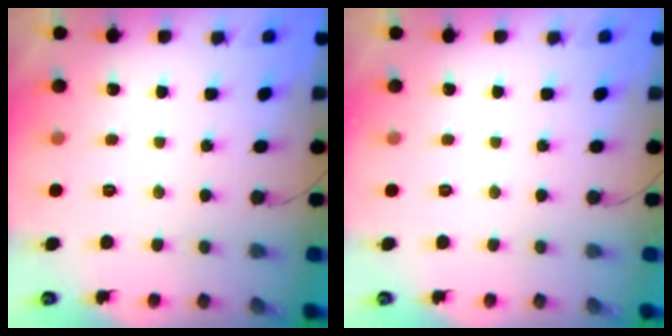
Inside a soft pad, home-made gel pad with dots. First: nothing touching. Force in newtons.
{"total": 0.0}